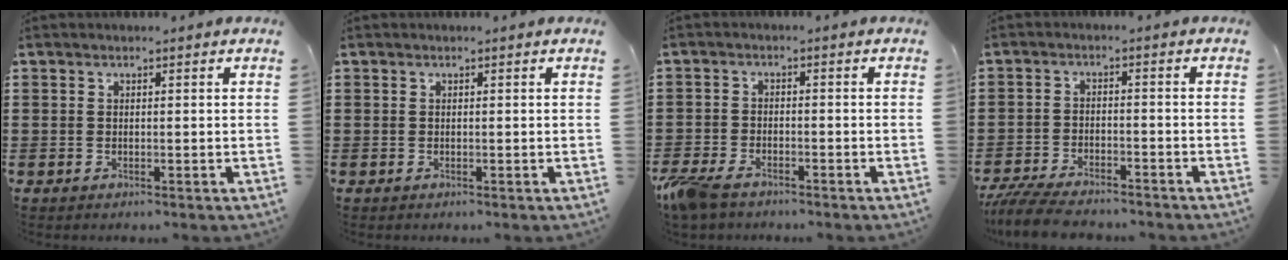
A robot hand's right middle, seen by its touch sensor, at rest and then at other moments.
{"total": 0.0}
{"total": 3.8, "force": [-3.2, 1.2, 1.8], "torque": [-0.064, -0.008, -0.072]}
{"total": 5.6, "force": [-5.2, 0.9, 1.7], "torque": [-0.045, -0.003, -0.106]}